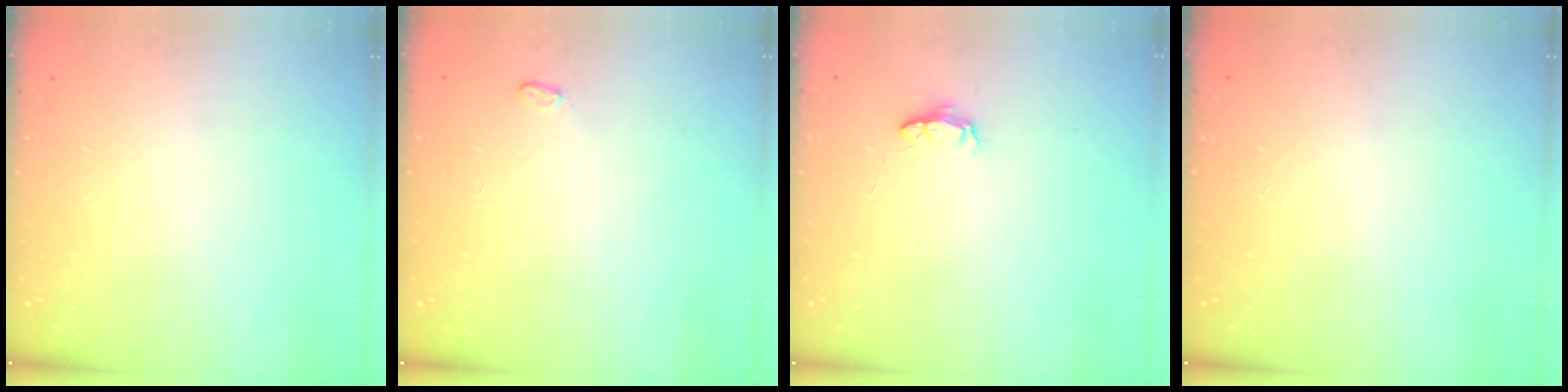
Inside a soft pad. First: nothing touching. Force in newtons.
{"total": 2.8, "press": 2.8, "slide": 0.4}
{"total": 3.9, "press": 3.9, "slide": 0.5}
{"total": 1.2, "press": 1.1, "slide": 0.2}